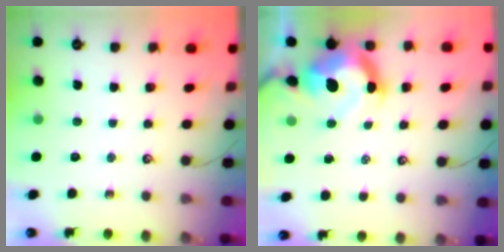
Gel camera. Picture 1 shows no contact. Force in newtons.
{"total": 13.5, "press": 13.4, "slide": 1.9}